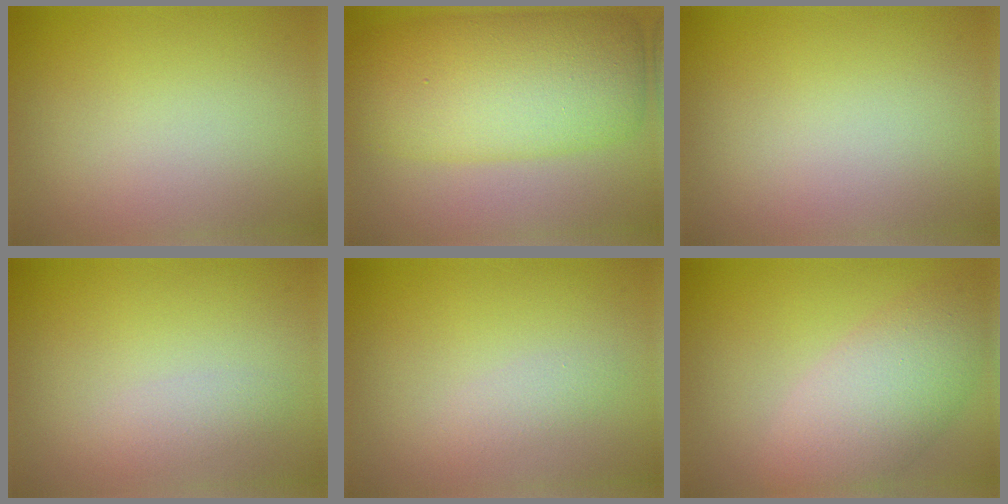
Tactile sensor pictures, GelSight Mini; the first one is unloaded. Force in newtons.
{"total": 10.2, "press": 10.2, "slide": 0.3}
{"total": 0.0}
{"total": 1.4, "press": 1.4, "slide": 0.1}
{"total": 1.4, "press": 1.4, "slide": 0.1}
{"total": 6.4, "press": 6.4, "slide": 0.6}